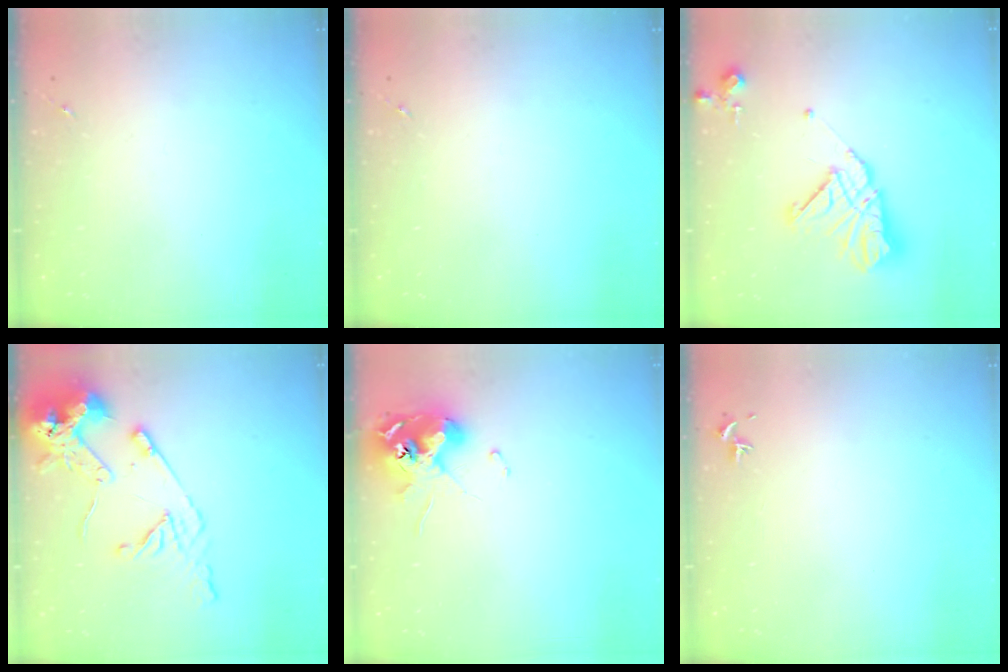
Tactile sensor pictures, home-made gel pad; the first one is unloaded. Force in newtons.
{"total": 0.0}
{"total": 14.7, "press": 14.6, "slide": 1.4}
{"total": 14.9, "press": 14.8, "slide": 2.0}
{"total": 11.8, "press": 11.7, "slide": 1.1}
{"total": 0.7, "press": 0.6, "slide": 0.5}